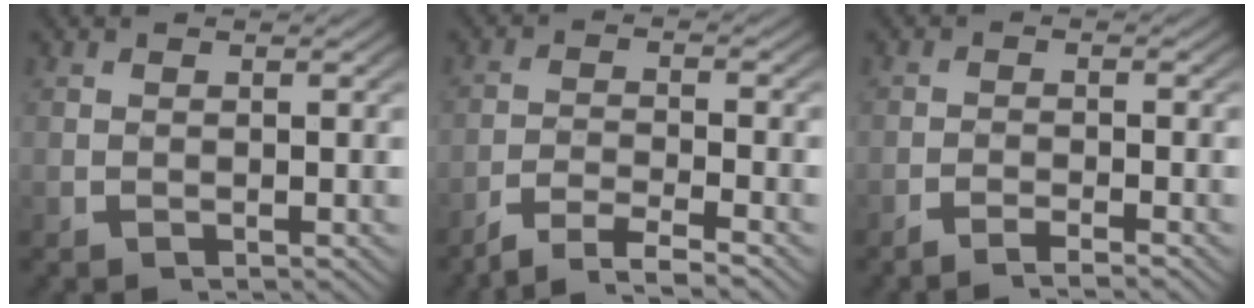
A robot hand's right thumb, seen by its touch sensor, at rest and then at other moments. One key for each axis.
{"total": 4.6, "fx": -3.4, "fy": 1.9, "fz": 2.5, "tx": -0.040, "ty": -0.008, "tz": -0.059}
{"total": 2.0, "fx": -1.7, "fy": 0.2, "fz": 1.0, "tx": -0.016, "ty": -0.002, "tz": -0.037}